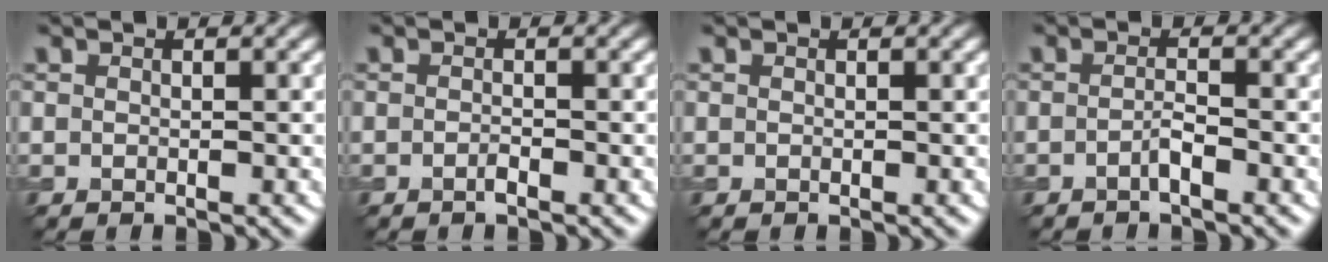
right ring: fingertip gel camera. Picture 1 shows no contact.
{"total": 0.7, "force": [-0.5, 0.1, 0.5], "torque": [-0.012, 0.001, -0.009]}
{"total": 0.0}
{"total": 1.3, "force": [-0.7, 0.1, 1.0], "torque": [-0.020, 0.004, -0.016]}